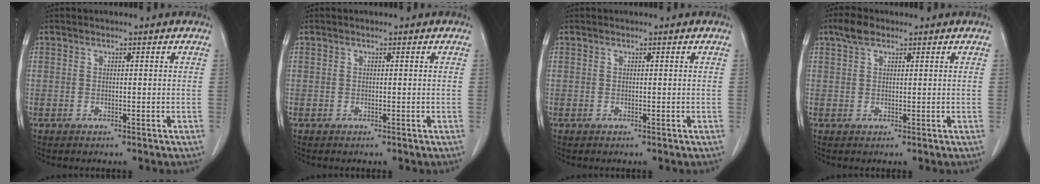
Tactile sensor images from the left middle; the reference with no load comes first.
{"total": 0.0}
{"total": 0.0}
{"total": 2.8, "force": [1.9, 1.3, 1.6], "torque": [-0.035, 0.012, 0.036]}